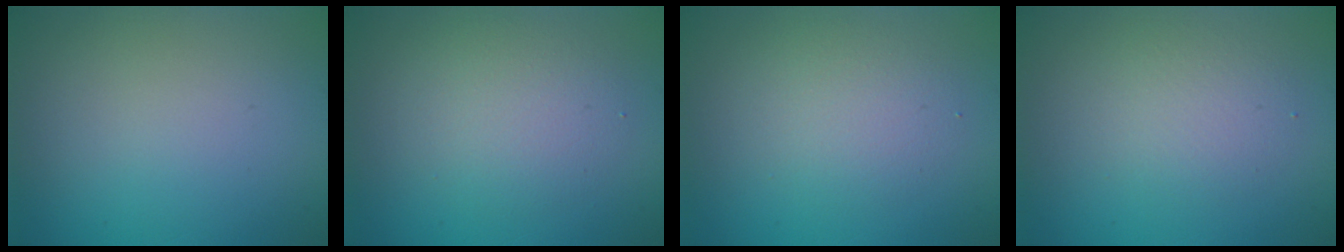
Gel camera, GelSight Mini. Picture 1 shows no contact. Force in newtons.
{"total": 3.4, "press": 3.3, "slide": 0.3}
{"total": 2.7, "press": 2.7, "slide": 0.2}
{"total": 2.5, "press": 2.5, "slide": 0.3}